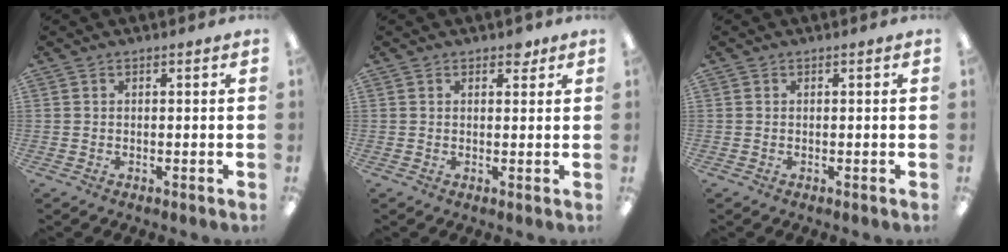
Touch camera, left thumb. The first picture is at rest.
{"total": 2.7, "force": [1.8, 1.5, 1.4], "torque": [-0.006, -0.005, 0.026]}
{"total": 0.0}